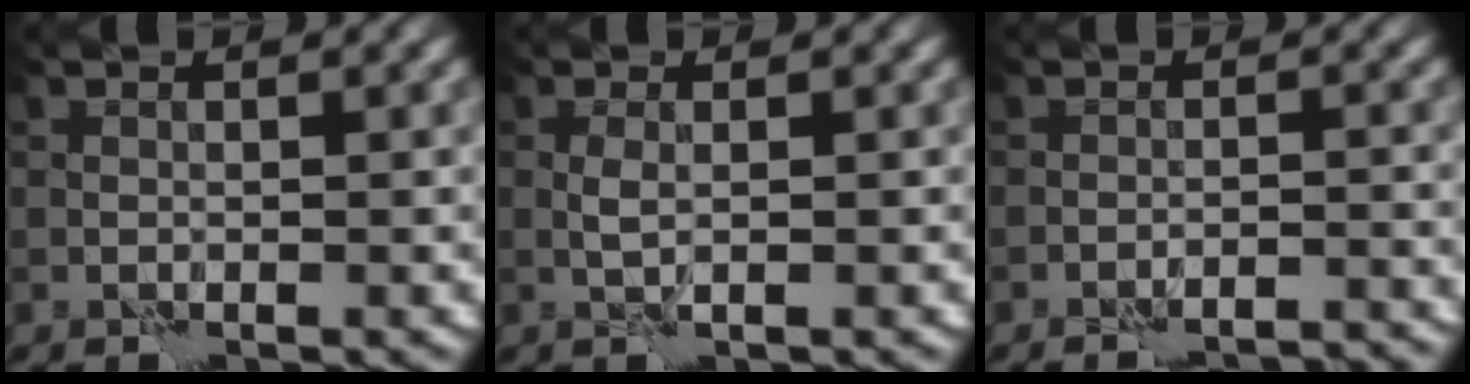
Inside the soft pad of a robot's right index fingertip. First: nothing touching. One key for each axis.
{"total": 1.0, "fx": 0.3, "fy": 0.0, "fz": 1.0, "tx": -0.023, "ty": 0.001, "tz": 0.005}
{"total": 5.5, "fx": -5.4, "fy": 0.8, "fz": 1.0, "tx": -0.007, "ty": 0.017, "tz": -0.065}